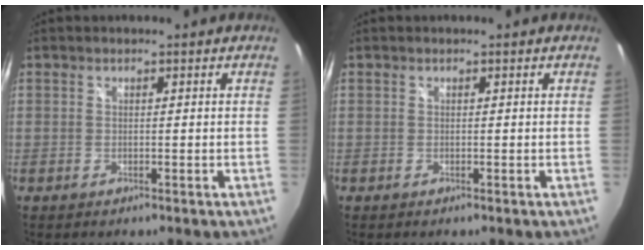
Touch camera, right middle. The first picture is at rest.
{"total": 0.0}